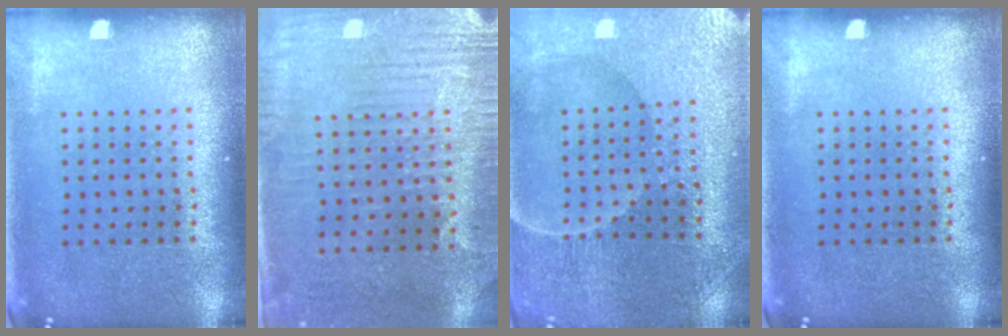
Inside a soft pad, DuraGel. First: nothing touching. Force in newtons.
{"total": 3.0, "press": 2.6, "slide": 1.5}
{"total": 1.9, "press": 1.9, "slide": 0.2}
{"total": 0.0}